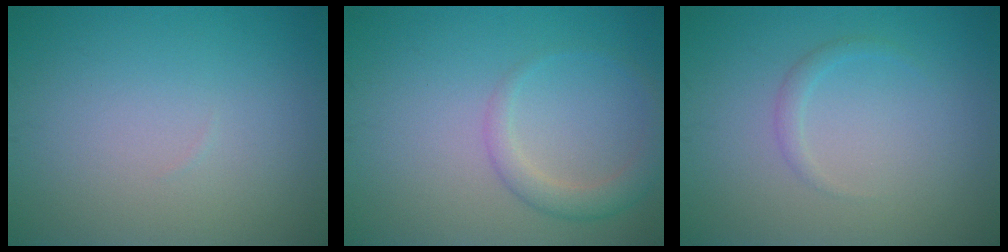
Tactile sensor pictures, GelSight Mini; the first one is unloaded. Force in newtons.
{"total": 2.5, "press": 2.5, "slide": 0.1}
{"total": 1.0, "press": 1.0, "slide": 0.1}